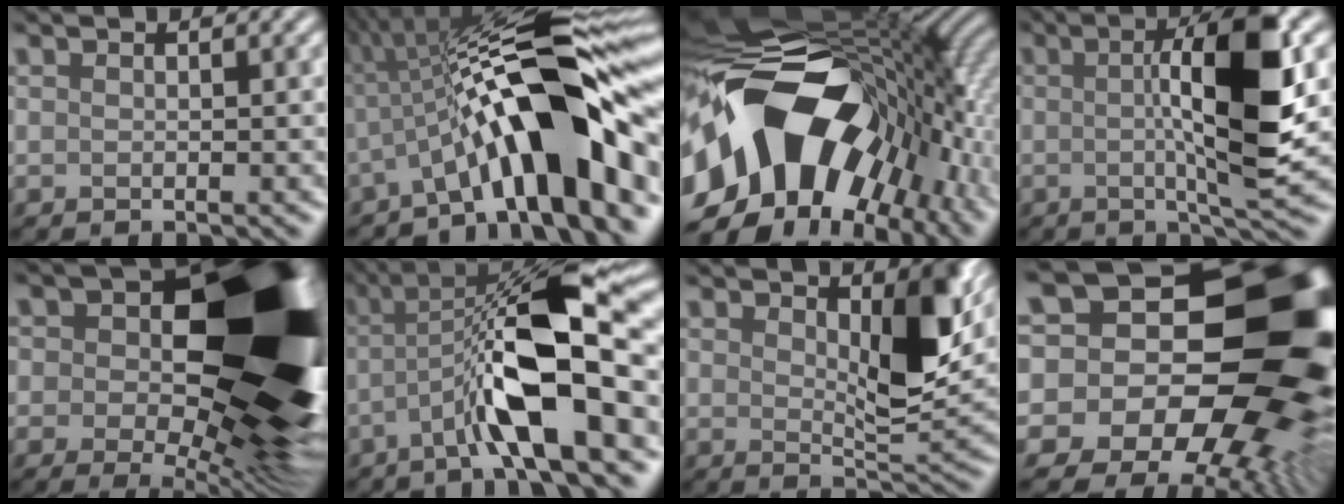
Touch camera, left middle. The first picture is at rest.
{"total": 12.7, "force": [-3.6, 2.1, 12.0], "torque": [-0.197, 0.019, -0.033]}
{"total": 17.5, "force": [-6.2, 11.1, 11.9], "torque": [-0.260, -0.014, -0.075]}
{"total": 8.4, "force": [0.0, 0.6, 8.4], "torque": [-0.134, -0.010, 0.034]}
{"total": 18.0, "force": [1.5, 9.3, 15.3], "torque": [-0.198, -0.007, 0.038]}
{"total": 9.8, "force": [-3.1, 1.5, 9.2], "torque": [-0.180, 0.007, -0.030]}
{"total": 5.2, "force": [1.6, 0.8, 4.9], "torque": [-0.091, -0.017, 0.061]}
{"total": 21.2, "force": [0.6, 16.3, 13.4], "torque": [-0.215, 0.033, -0.002]}